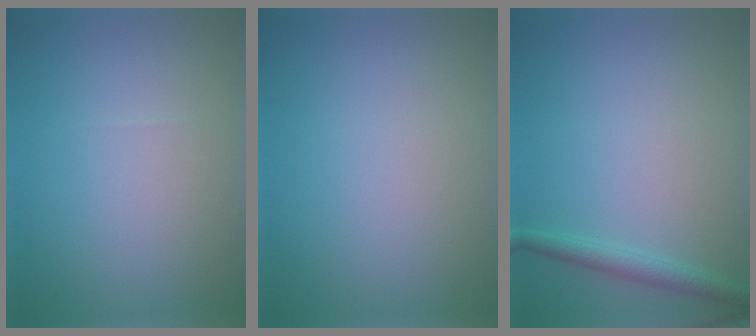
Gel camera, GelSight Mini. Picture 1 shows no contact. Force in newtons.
{"total": 0.0}
{"total": 1.8, "press": 1.8, "slide": 0.1}